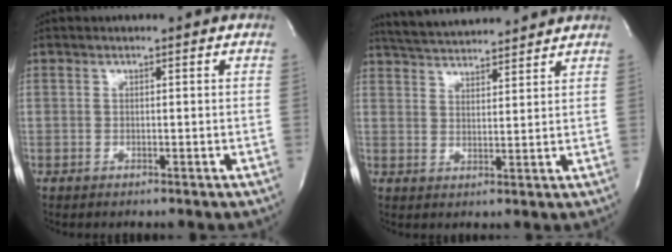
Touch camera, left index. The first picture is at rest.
{"total": 12.2, "force": [11.5, 1.3, 3.9], "torque": [-0.076, 0.023, 0.177]}